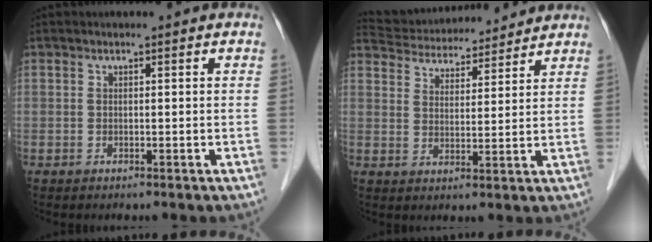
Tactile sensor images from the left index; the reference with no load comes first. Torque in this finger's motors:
{"motor_torque": [-0.82, -1.04, 0.02, 0.00]}